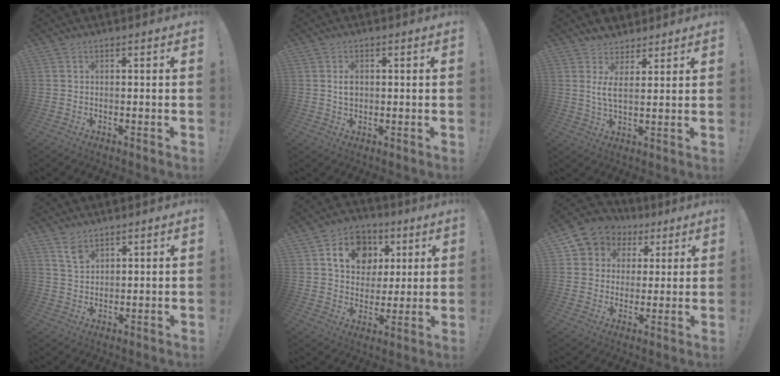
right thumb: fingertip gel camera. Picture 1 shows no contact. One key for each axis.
{"total": 3.0, "fx": 0.3, "fy": 2.2, "fz": 2.0, "tx": -0.024, "ty": -0.001, "tz": 0.001}
{"total": 6.1, "fx": 3.5, "fy": 2.9, "fz": 4.0, "tx": -0.065, "ty": -0.017, "tz": 0.064}
{"total": 5.2, "fx": 3.6, "fy": 3.0, "fz": 2.3, "tx": -0.030, "ty": -0.019, "tz": 0.066}
{"total": 14.9, "fx": 5.8, "fy": 11.8, "fz": 7.0, "tx": -0.109, "ty": -0.012, "tz": 0.114}
{"total": 7.4, "fx": 2.3, "fy": 6.8, "fz": 1.6, "tx": -0.024, "ty": -0.016, "tz": 0.050}